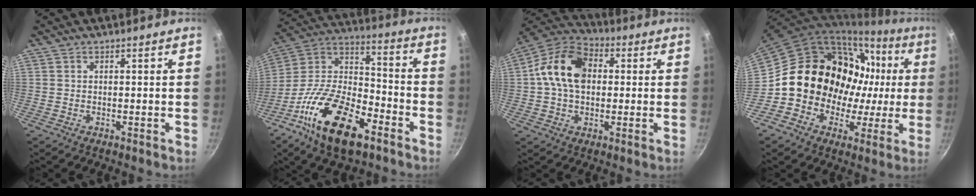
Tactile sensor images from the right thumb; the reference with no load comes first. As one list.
[{"total": 23.0, "force": [-11.8, 11.1, 16.3], "torque": [-0.275, 0.062, -0.234]}, {"total": 14.2, "force": [1.5, 10.1, 10.0], "torque": [-0.150, 0.025, 0.007]}, {"total": 19.6, "force": [0.9, 17.0, 9.8], "torque": [-0.114, 0.048, 0.018]}]